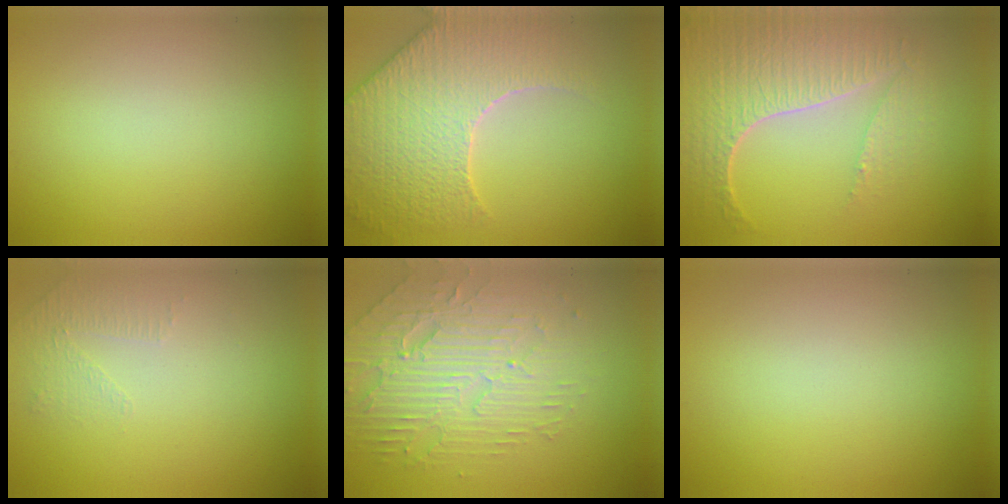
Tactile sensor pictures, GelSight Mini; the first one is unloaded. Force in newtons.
{"total": 7.3, "press": 6.0, "slide": 4.1}
{"total": 5.9, "press": 4.8, "slide": 3.4}
{"total": 1.1, "press": 0.6, "slide": 1.0}
{"total": 5.0, "press": 4.2, "slide": 2.8}
{"total": 0.0}